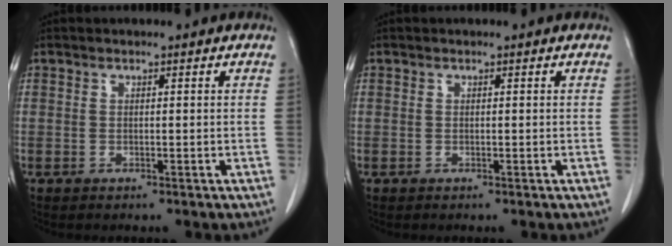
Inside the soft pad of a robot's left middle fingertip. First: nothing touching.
{"total": 0.0}